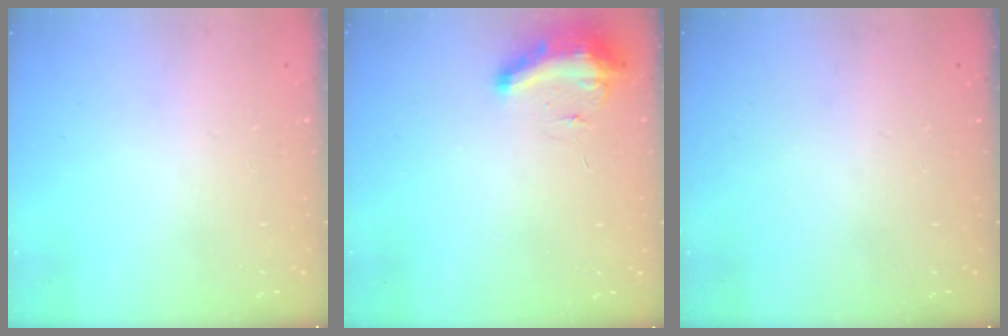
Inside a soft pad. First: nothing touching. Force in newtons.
{"total": 9.1, "press": 9.1, "slide": 1.0}
{"total": 0.0}